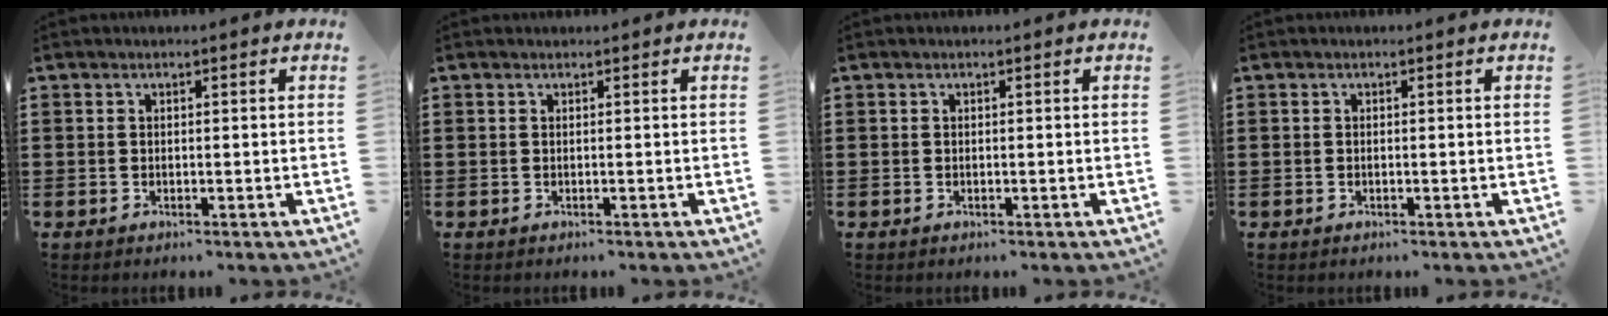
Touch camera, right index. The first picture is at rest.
{"total": 0.0}
{"total": 0.0}
{"total": 0.0}